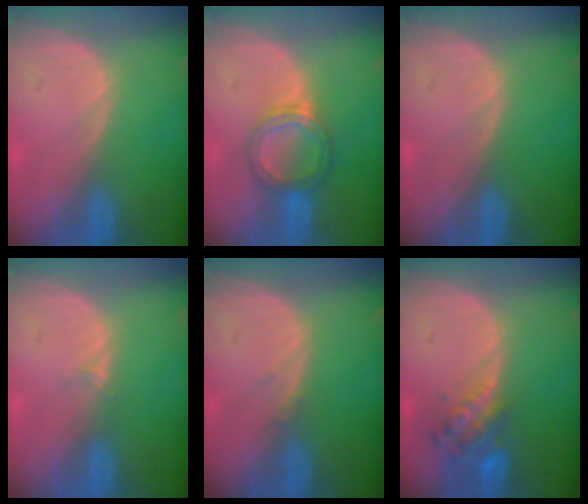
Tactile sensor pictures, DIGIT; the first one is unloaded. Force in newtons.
{"total": 5.4, "press": 5.1, "slide": 1.9}
{"total": 0.0}
{"total": 0.9, "press": 0.6, "slide": 0.7}
{"total": 0.6, "press": 0.5, "slide": 0.1}
{"total": 5.9, "press": 5.3, "slide": 2.6}